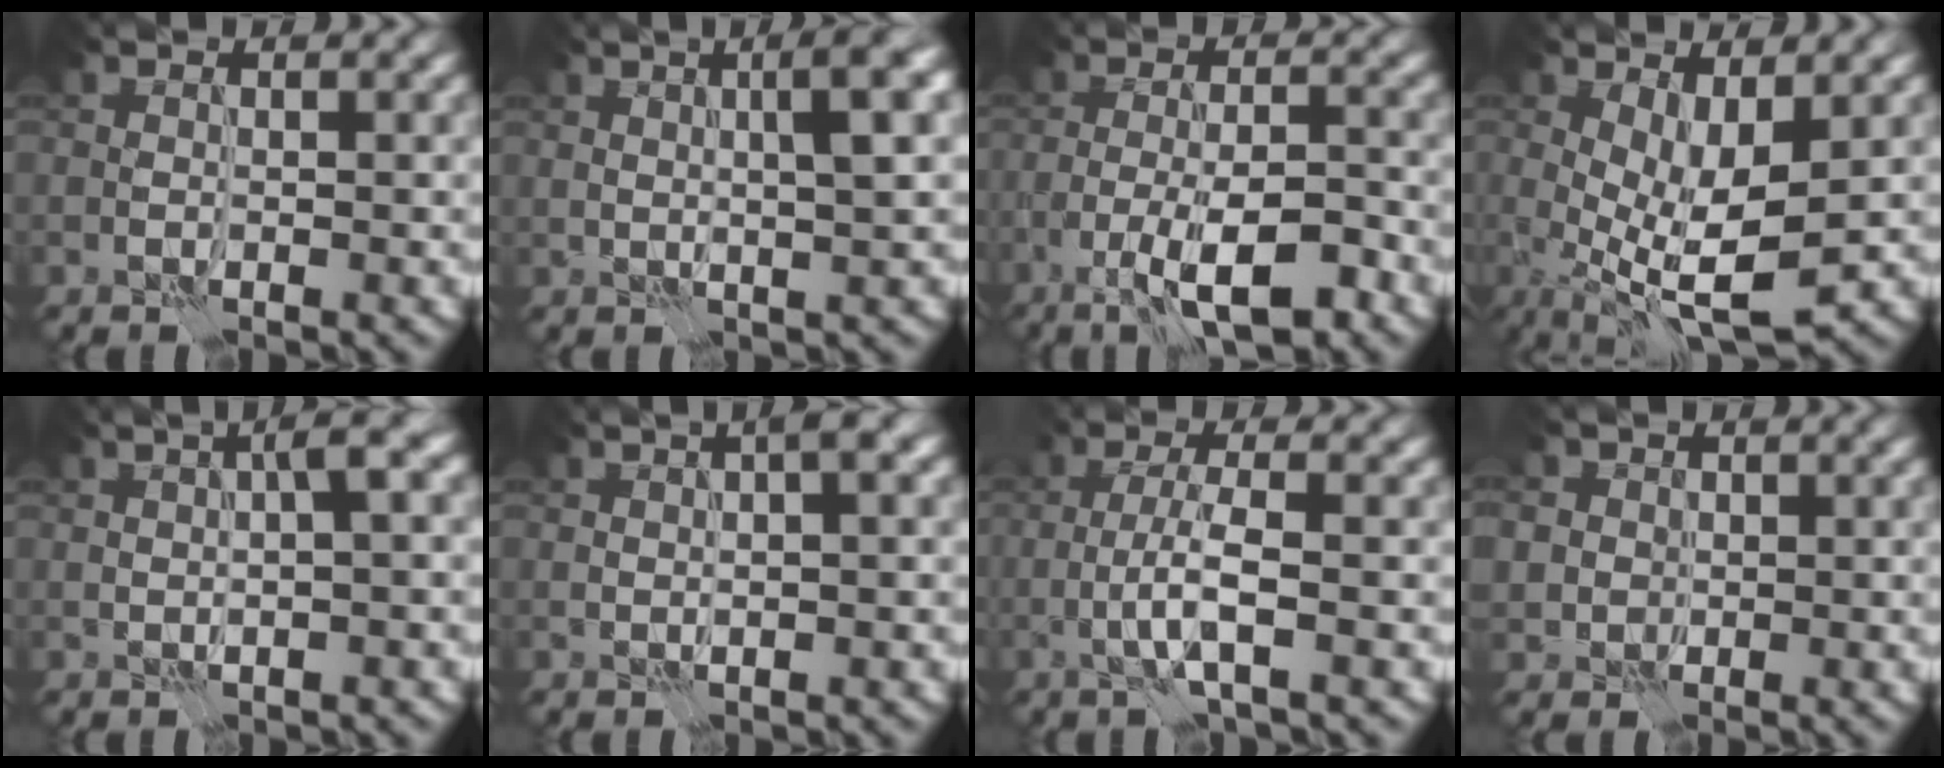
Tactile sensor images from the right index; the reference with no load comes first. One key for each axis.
{"total": 4.9, "fx": 1.6, "fy": 0.8, "fz": 4.6, "tx": -0.067, "ty": 0.015, "tz": 0.024}
{"total": 6.7, "fx": -3.7, "fy": 1.7, "fz": 5.3, "tx": -0.093, "ty": 0.002, "tz": -0.066}
{"total": 7.6, "fx": -0.9, "fy": 2.5, "fz": 7.2, "tx": -0.135, "ty": -0.009, "tz": -0.015}
{"total": 3.4, "fx": 0.8, "fy": 0.5, "fz": 3.3, "tx": -0.057, "ty": 0.016, "tz": 0.012}
{"total": 2.5, "fx": 0.7, "fy": 0.5, "fz": 2.4, "tx": -0.040, "ty": 0.010, "tz": 0.011}
{"total": 3.1, "fx": -1.1, "fy": 0.3, "fz": 2.9, "tx": -0.058, "ty": 0.009, "tz": -0.028}
{"total": 2.9, "fx": 0.9, "fy": 2.7, "fz": 0.8, "tx": -0.004, "ty": 0.009, "tz": 0.009}